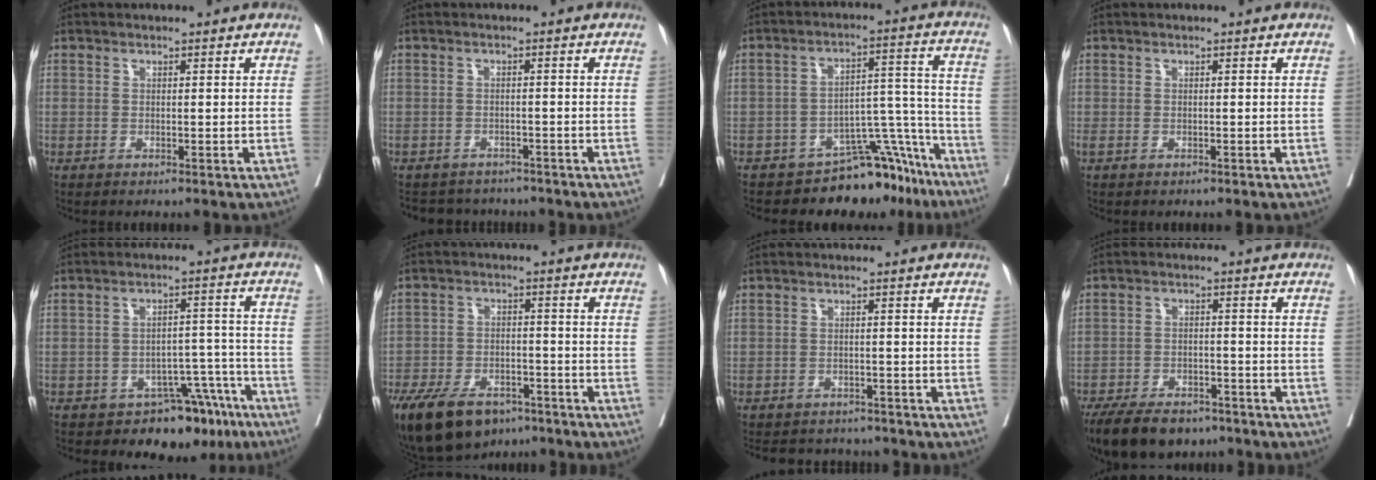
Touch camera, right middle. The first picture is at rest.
{"total": 6.4, "force": [-6.0, 2.2, 0.5], "torque": [-0.007, 0.003, -0.079]}
{"total": 10.4, "force": [-9.2, 3.9, 3.0], "torque": [0.000, 0.080, -0.135]}
{"total": 0.0}
{"total": 9.1, "force": [-6.9, 4.9, 3.2], "torque": [-0.007, 0.051, -0.093]}
{"total": 14.1, "force": [-9.9, 6.9, 7.2], "torque": [-0.151, -0.011, -0.159]}
{"total": 8.4, "force": [-7.8, 2.9, 1.5], "torque": [-0.026, 0.007, -0.099]}
{"total": 11.6, "force": [-8.9, 5.2, 5.2], "torque": [-0.091, -0.011, -0.138]}